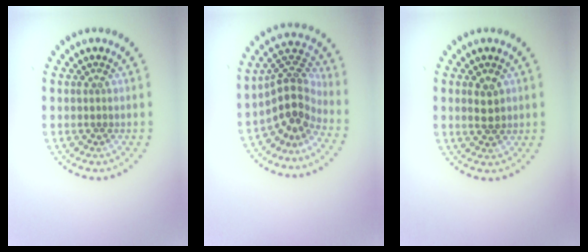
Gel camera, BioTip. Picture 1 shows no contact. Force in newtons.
{"total": 3.9, "press": 3.0, "slide": 2.5}
{"total": 1.8, "press": 1.8, "slide": 0.4}